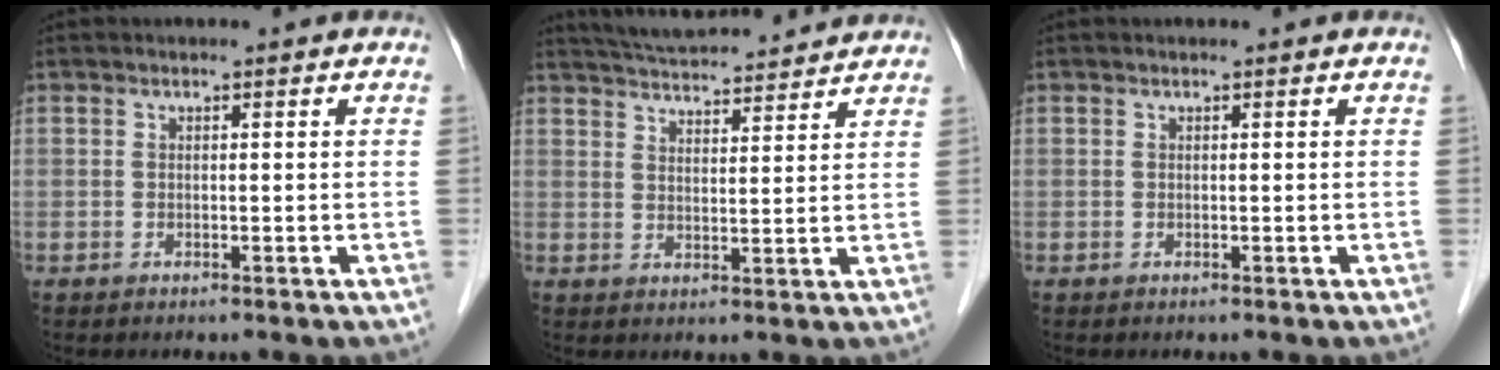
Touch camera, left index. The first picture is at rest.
{"total": 12.9, "force": [12.1, 1.5, 4.2], "torque": [-0.074, 0.024, 0.178]}
{"total": 0.0}